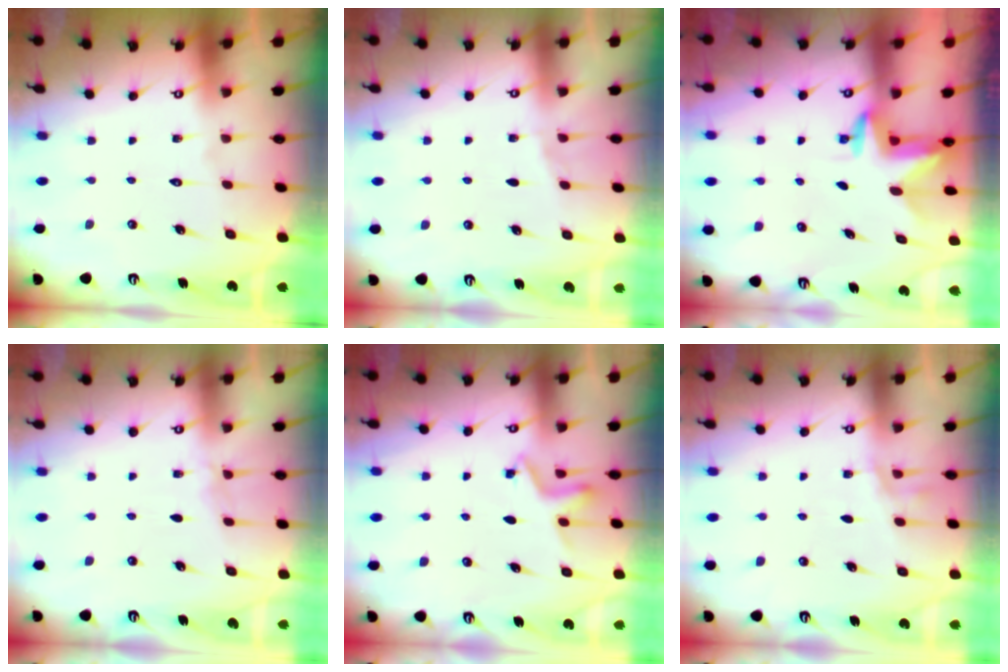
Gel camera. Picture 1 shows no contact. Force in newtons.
{"total": 3.6, "press": 2.8, "slide": 2.2}
{"total": 2.6, "press": 2.6, "slide": 0.2}
{"total": 2.8, "press": 2.6, "slide": 0.9}
{"total": 3.5, "press": 3.3, "slide": 1.0}
{"total": 4.6, "press": 3.9, "slide": 2.5}